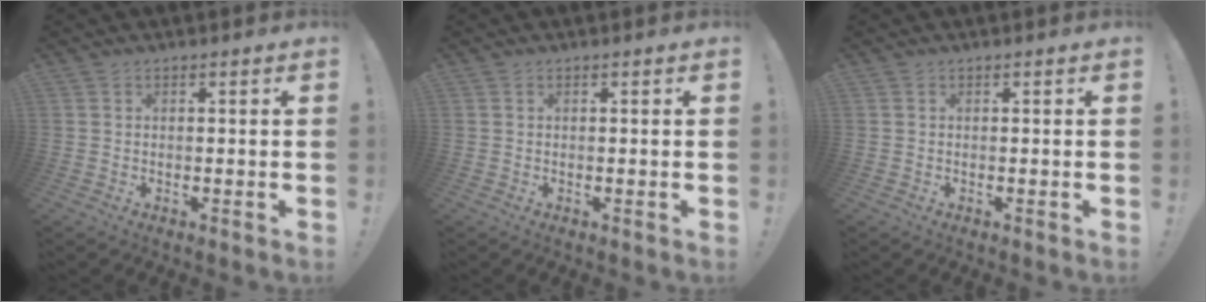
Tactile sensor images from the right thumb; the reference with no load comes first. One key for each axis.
{"total": 0.0}
{"total": 0.0}